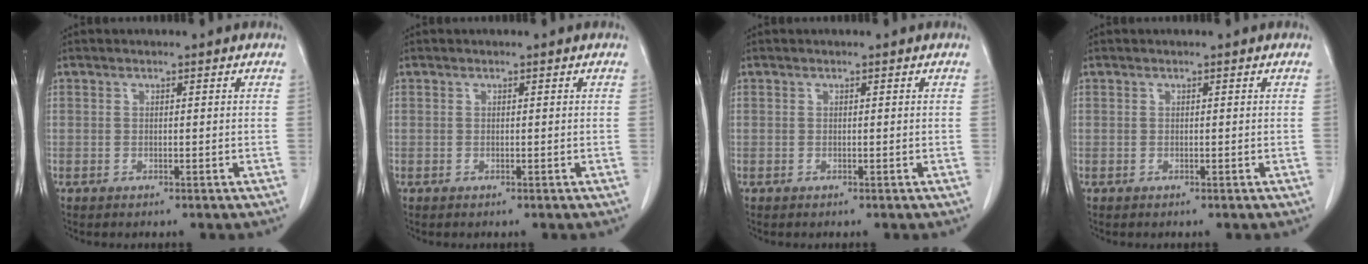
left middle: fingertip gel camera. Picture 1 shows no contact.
{"total": 0.0}
{"total": 0.0}
{"total": 0.0}